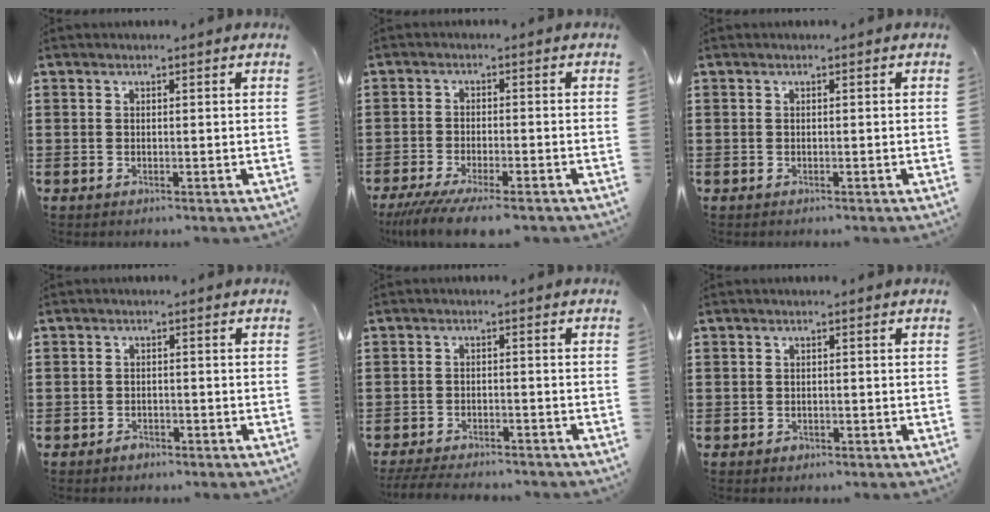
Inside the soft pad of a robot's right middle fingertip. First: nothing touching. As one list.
[{"total": 5.0, "force": [-4.4, 0.3, 2.5], "torque": [-0.060, -0.019, -0.086]}, {"total": 0.0}, {"total": 1.4, "force": [-1.2, 0.7, 0.2], "torque": [-0.006, 0.003, -0.027]}, {"total": 3.6, "force": [-3.5, 0.5, 0.8], "torque": [-0.020, -0.002, -0.073]}, {"total": 0.8, "force": [-0.6, 0.6, 0.0], "torque": [-0.001, 0.004, -0.014]}]